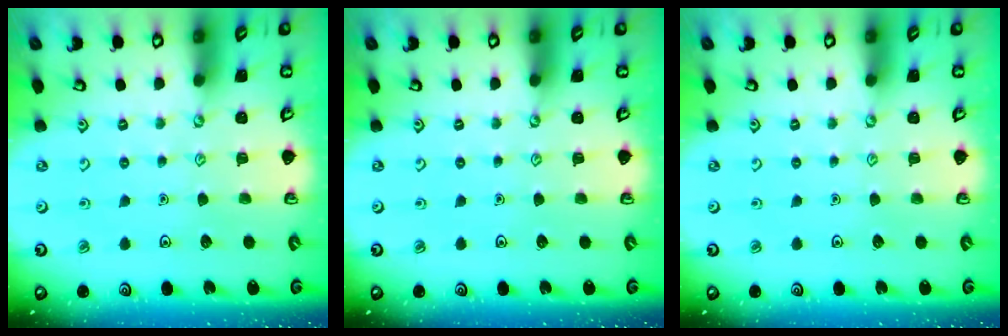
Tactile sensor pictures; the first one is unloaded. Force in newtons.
{"total": 0.0}
{"total": 0.0}